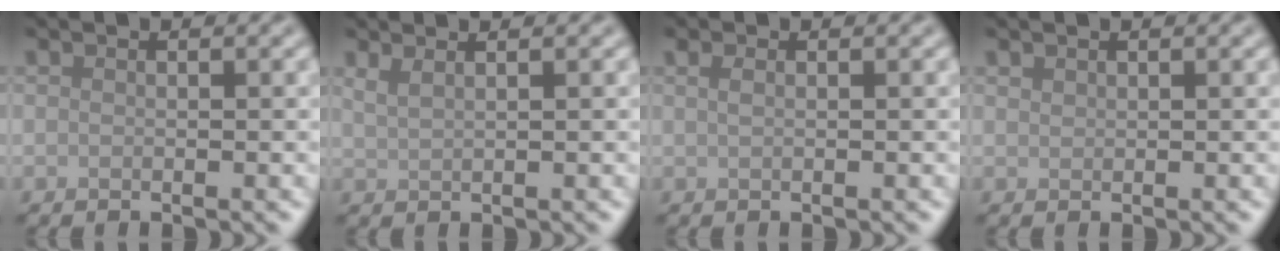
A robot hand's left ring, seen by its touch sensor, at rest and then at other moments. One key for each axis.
{"total": 2.0, "fx": 1.5, "fy": 0.8, "fz": 1.1, "tx": -0.014, "ty": 0.002, "tz": 0.016}
{"total": 1.0, "fx": 0.5, "fy": 0.5, "fz": 0.7, "tx": -0.016, "ty": -0.002, "tz": 0.008}
{"total": 0.5, "fx": 0.5, "fy": 0.2, "fz": 0.0, "tx": -0.001, "ty": -0.001, "tz": 0.013}